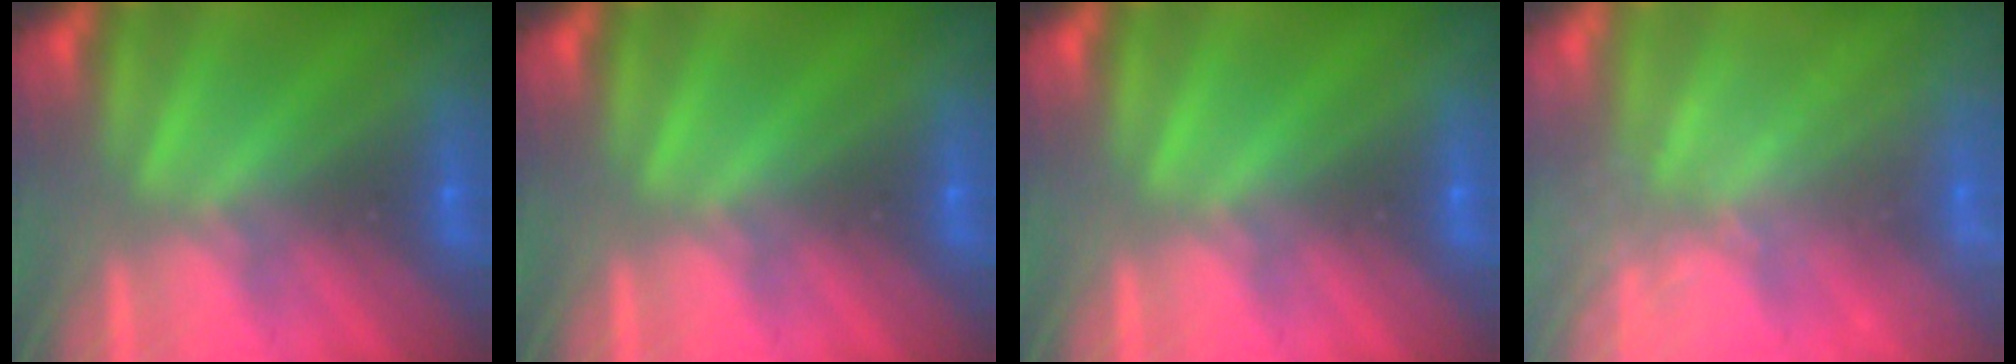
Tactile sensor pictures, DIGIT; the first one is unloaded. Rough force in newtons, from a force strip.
{"total": 0.0}
{"total": 0.0}
{"total": 2.4}